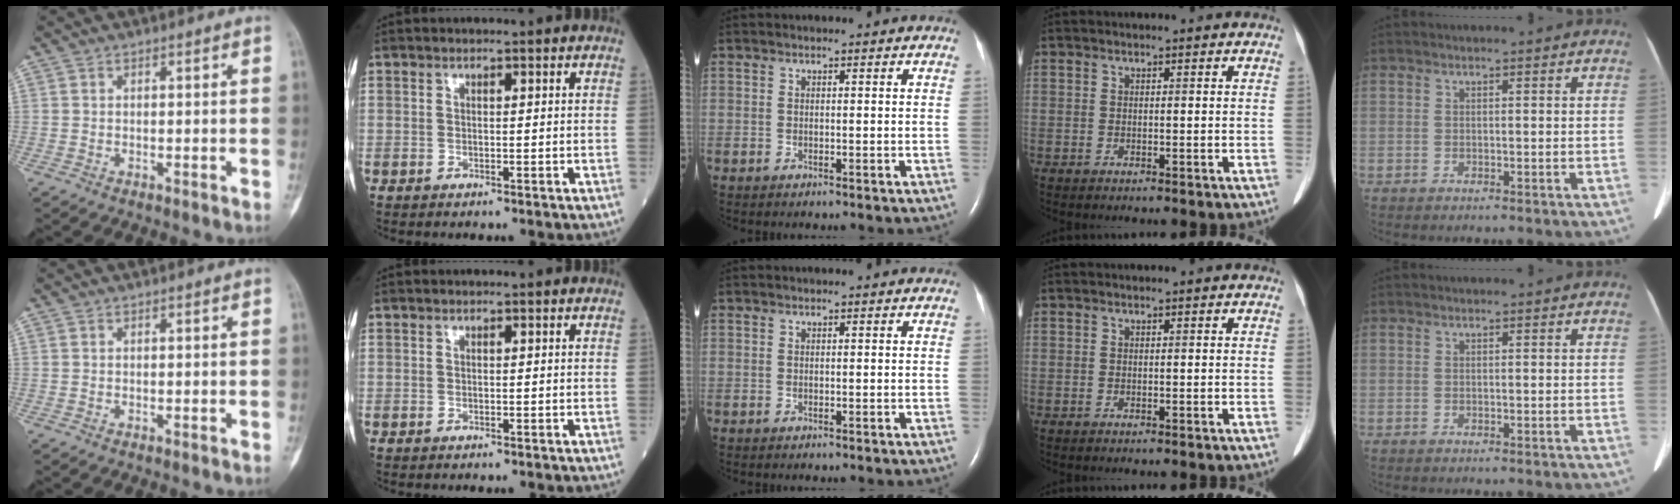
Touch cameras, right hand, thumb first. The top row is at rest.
{}